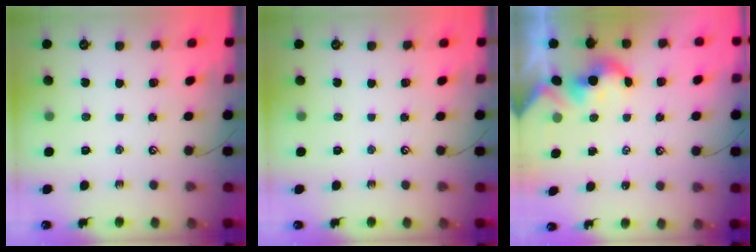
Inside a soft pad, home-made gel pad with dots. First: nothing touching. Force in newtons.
{"total": 0.0}
{"total": 1.5, "press": 1.5, "slide": 0.3}